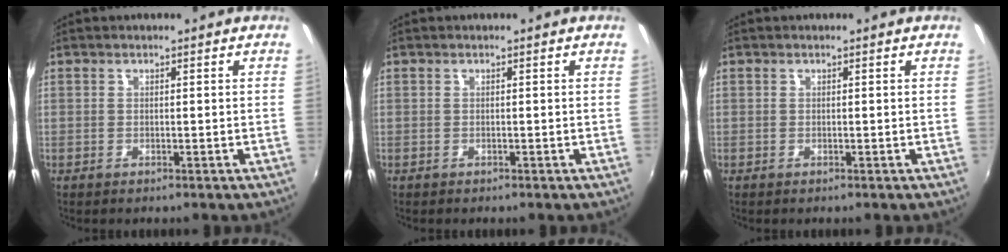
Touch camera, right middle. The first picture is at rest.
{"total": 0.0}
{"total": 0.0}